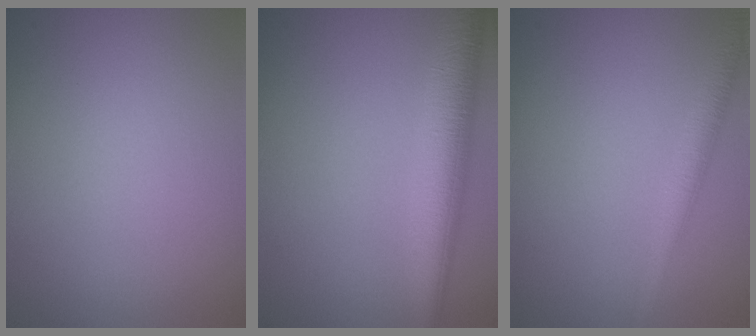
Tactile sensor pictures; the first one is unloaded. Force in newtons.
{"total": 6.4, "press": 6.4, "slide": 0.3}
{"total": 2.9, "press": 2.9, "slide": 0.2}